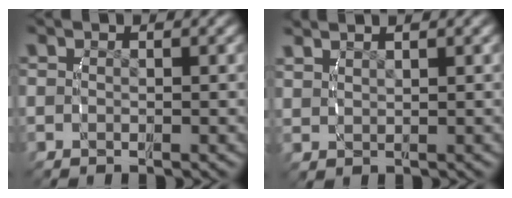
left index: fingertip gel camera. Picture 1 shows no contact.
{"total": 1.8, "force": [1.6, -0.8, 0.2], "torque": [0.001, 0.004, 0.038]}